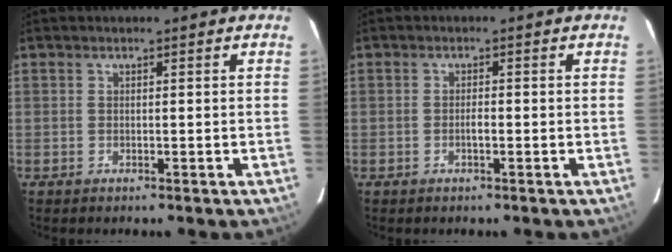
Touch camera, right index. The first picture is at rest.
{"total": 1.2, "force": [-0.4, 0.2, 1.1], "torque": [-0.022, 0.002, -0.009]}